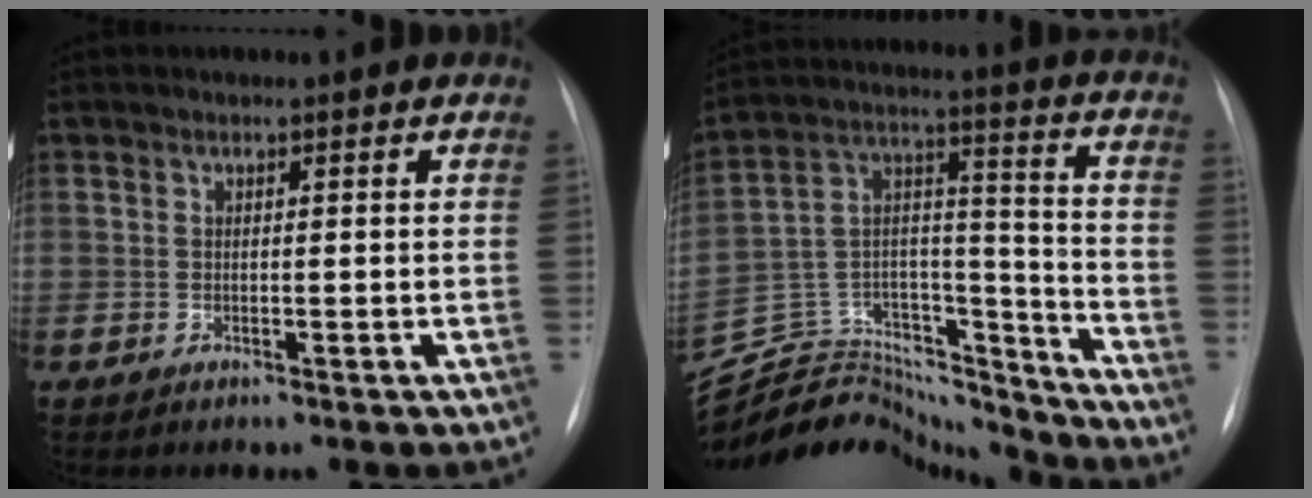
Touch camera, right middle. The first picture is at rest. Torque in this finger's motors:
{"motor_torque": [-0.18, -0.40, 0.04, -0.06]}